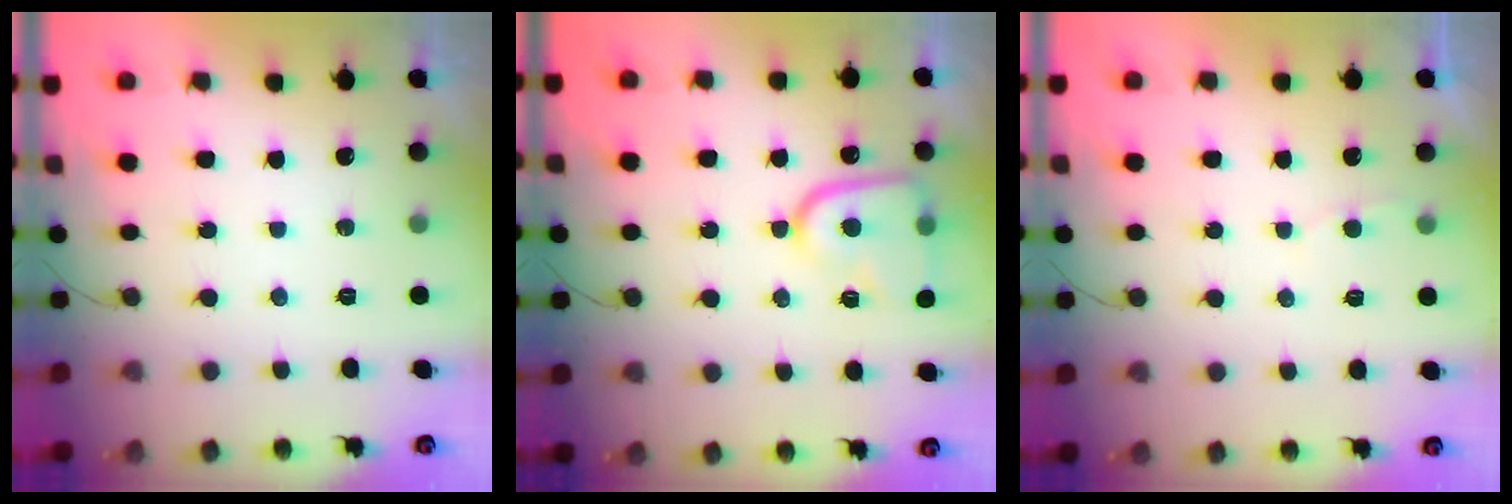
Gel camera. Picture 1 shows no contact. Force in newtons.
{"total": 13.3, "press": 13.3, "slide": 1.3}
{"total": 2.0, "press": 2.0, "slide": 0.2}